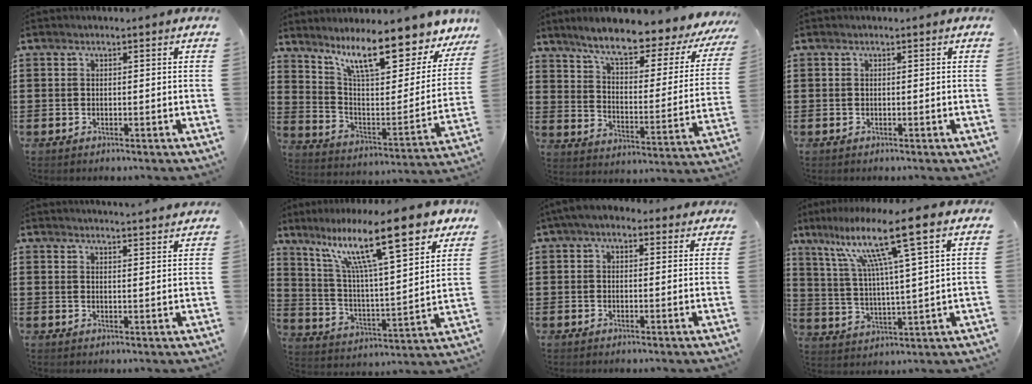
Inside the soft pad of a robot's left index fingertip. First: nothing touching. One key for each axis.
{"total": 14.2, "fx": 10.5, "fy": 2.9, "fz": 9.2, "tx": -0.180, "ty": -0.062, "tz": 0.174}
{"total": 8.7, "fx": 7.0, "fy": 1.0, "fz": 5.0, "tx": -0.109, "ty": -0.046, "tz": 0.108}
{"total": 0.0}
{"total": 2.7, "fx": 2.7, "fy": -0.5, "fz": 0.1, "tx": -0.009, "ty": -0.013, "tz": 0.050}
{"total": 16.7, "fx": 10.9, "fy": 3.3, "fz": 12.2, "tx": -0.235, "ty": -0.045, "tz": 0.175}
{"total": 3.3, "fx": 2.0, "fy": 1.9, "fz": 1.9, "tx": -0.044, "ty": 0.007, "tz": 0.035}
{"total": 12.8, "fx": 7.9, "fy": 0.1, "fz": 10.1, "tx": -0.208, "ty": -0.024, "tz": 0.121}